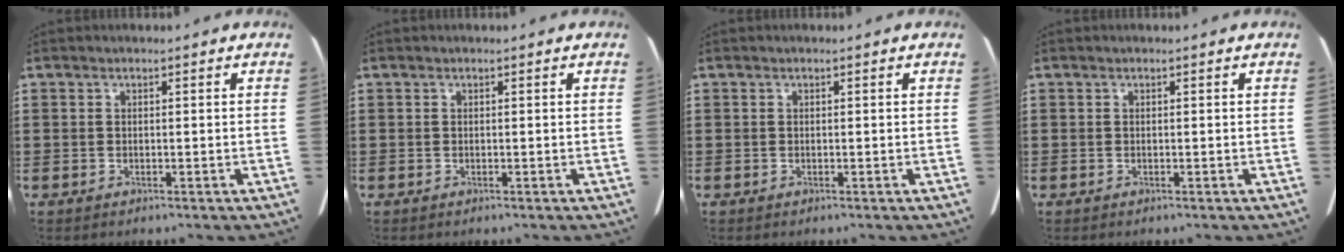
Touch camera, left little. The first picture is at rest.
{"total": 0.0}
{"total": 0.0}
{"total": 0.0}